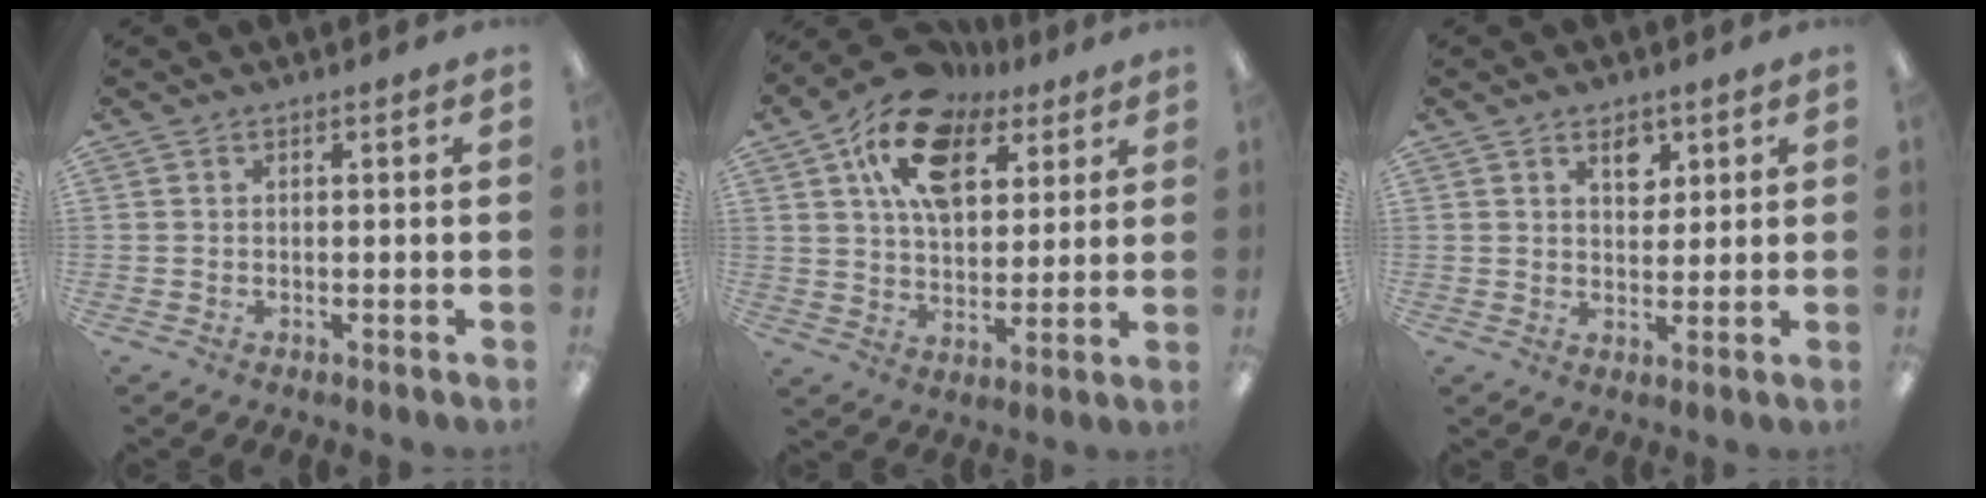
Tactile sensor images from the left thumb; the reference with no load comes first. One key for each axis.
{"total": 16.7, "fx": 9.3, "fy": 9.9, "fz": 9.7, "tx": -0.166, "ty": -0.031, "tz": 0.167}
{"total": 4.5, "fx": 2.6, "fy": 2.7, "fz": 2.6, "tx": -0.019, "ty": -0.011, "tz": 0.038}